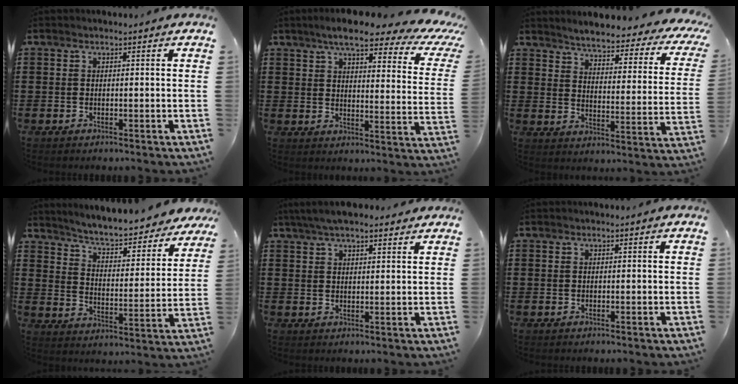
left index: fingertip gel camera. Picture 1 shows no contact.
{"total": 8.1, "force": [6.3, 1.9, 4.7], "torque": [-0.101, -0.024, 0.105]}
{"total": 3.8, "force": [3.6, -0.1, 1.4], "torque": [-0.049, -0.034, 0.053]}
{"total": 5.3, "force": [5.1, 0.2, 1.5], "torque": [-0.053, -0.040, 0.082]}
{"total": 4.5, "force": [3.9, 1.4, 1.7], "torque": [-0.043, 0.000, 0.073]}
{"total": 0.0}